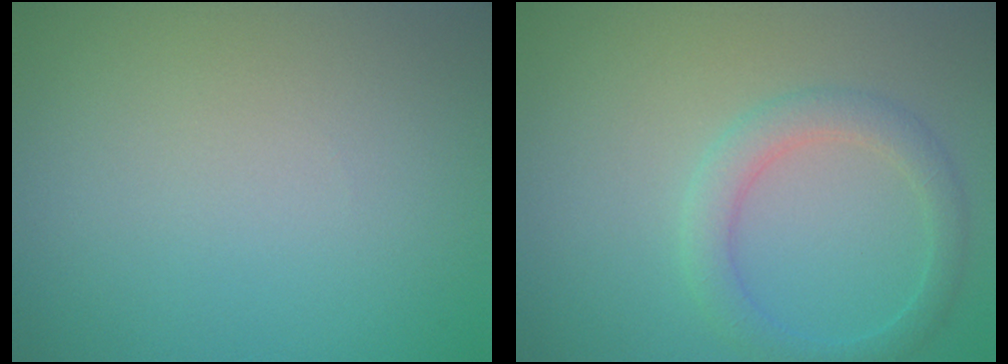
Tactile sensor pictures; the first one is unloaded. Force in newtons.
{"total": 2.7, "press": 2.7, "slide": 0.2}